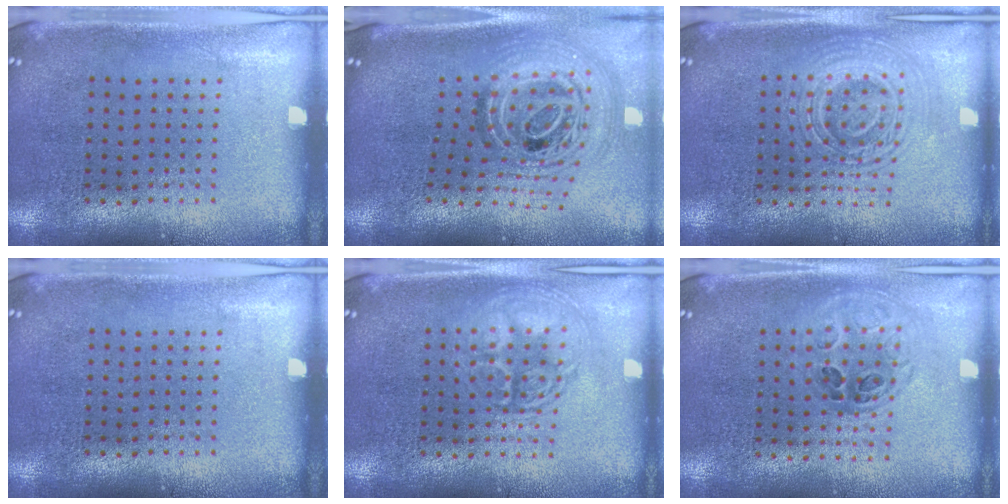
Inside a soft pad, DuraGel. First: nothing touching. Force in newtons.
{"total": 2.1, "press": 1.7, "slide": 1.3}
{"total": 2.8, "press": 2.8, "slide": 0.5}
{"total": 0.0}
{"total": 2.9, "press": 2.9, "slide": 0.4}
{"total": 1.0, "press": 0.9, "slide": 0.3}